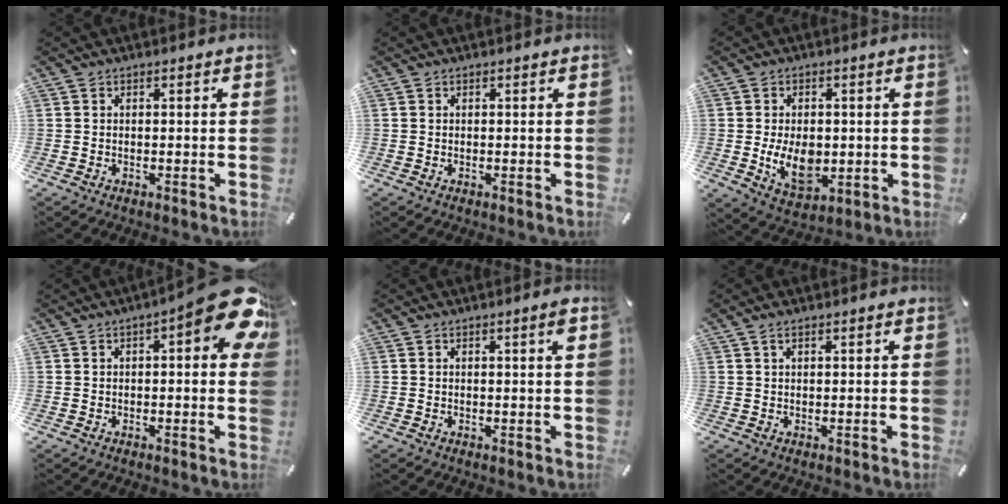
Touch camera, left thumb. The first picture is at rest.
{"total": 0.0}
{"total": 9.9, "force": [-0.9, 6.8, 7.2], "torque": [-0.137, -0.007, -0.016]}
{"total": 12.1, "force": [4.6, 3.4, 10.7], "torque": [-0.133, -0.033, 0.073]}
{"total": 1.9, "force": [0.6, 0.1, 1.8], "torque": [-0.026, -0.002, 0.007]}
{"total": 1.2, "force": [0.6, 0.1, 1.1], "torque": [-0.022, 0.000, 0.010]}